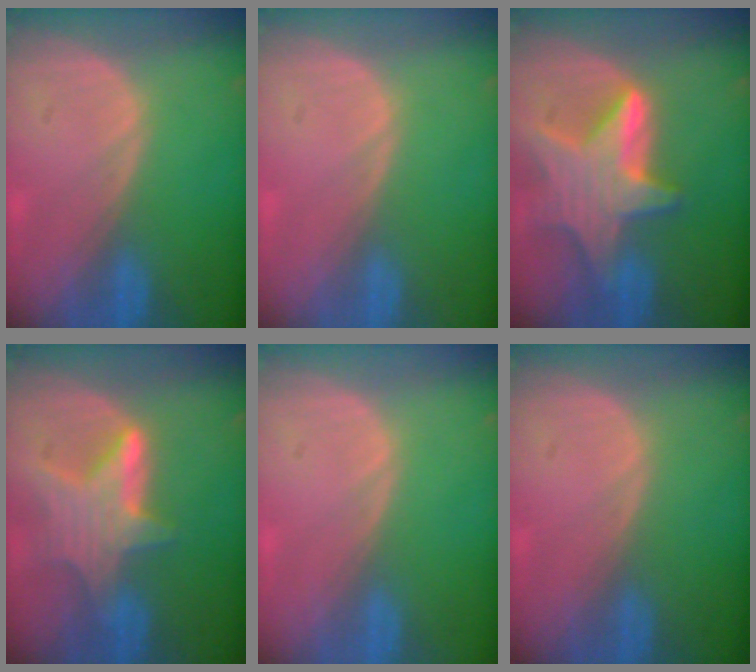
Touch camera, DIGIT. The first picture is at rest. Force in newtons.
{"total": 0.0}
{"total": 9.5, "press": 9.5, "slide": 0.6}
{"total": 6.9, "press": 6.7, "slide": 1.7}
{"total": 0.0}
{"total": 0.0}